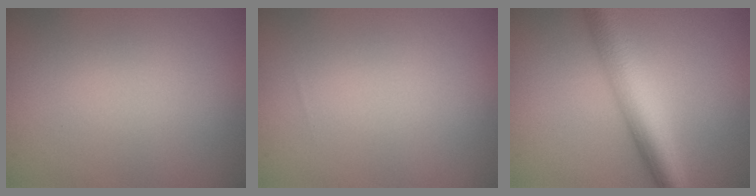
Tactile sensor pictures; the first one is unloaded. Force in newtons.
{"total": 0.0}
{"total": 6.4, "press": 6.3, "slide": 0.2}